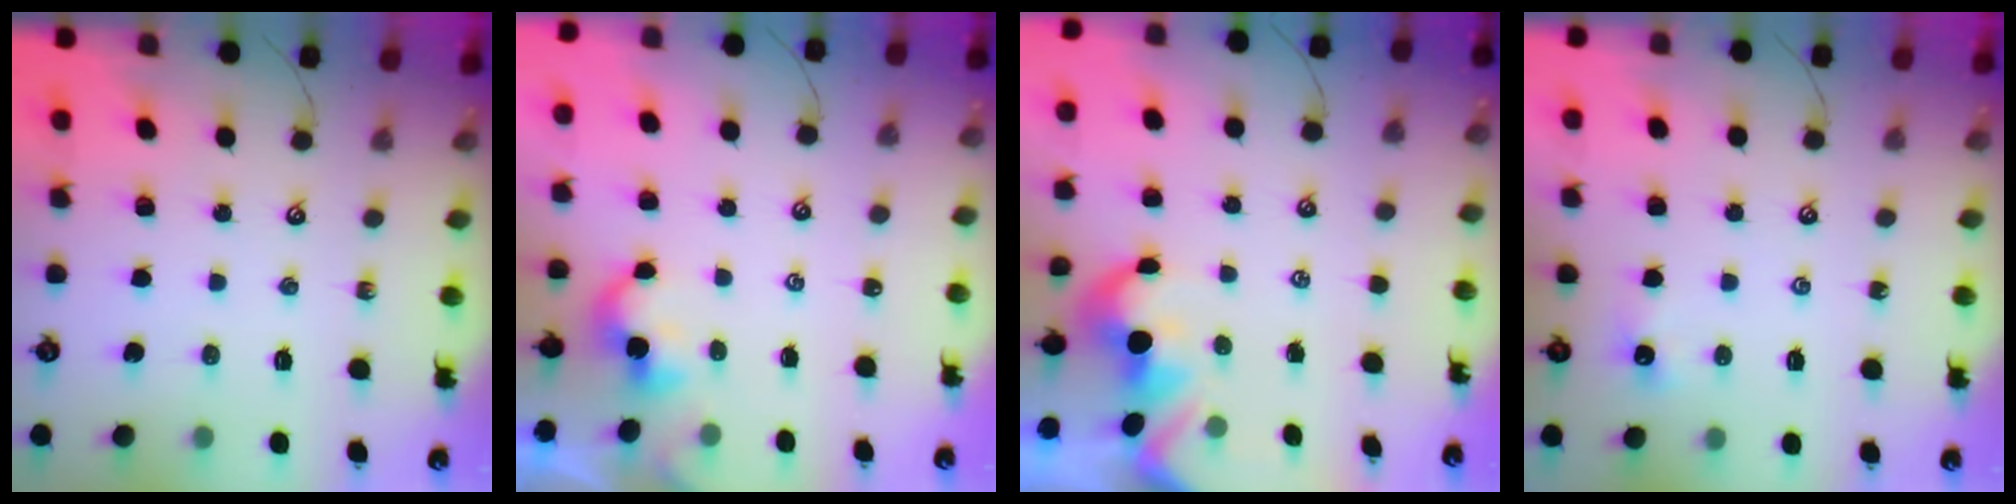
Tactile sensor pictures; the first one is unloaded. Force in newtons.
{"total": 0.0}
{"total": 1.7, "press": 1.4, "slide": 1.0}
{"total": 3.8, "press": 3.8, "slide": 0.5}